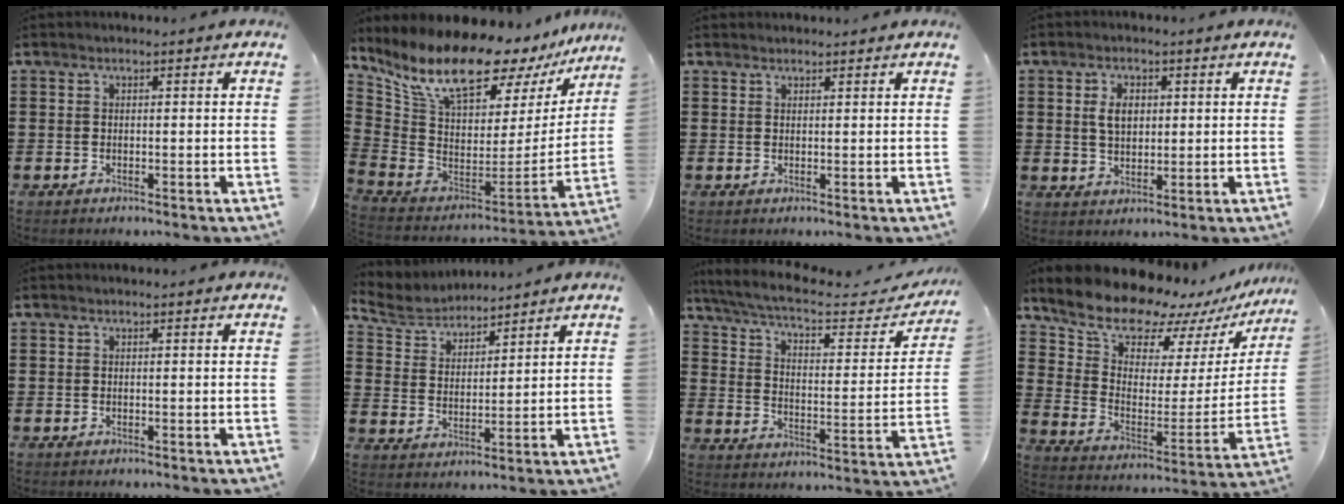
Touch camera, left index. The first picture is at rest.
{"total": 15.3, "force": [11.7, 4.8, 8.5], "torque": [-0.186, -0.083, 0.201]}
{"total": 1.0, "force": [1.0, 0.3, 0.0], "torque": [-0.002, 0.001, 0.020]}
{"total": 3.9, "force": [1.0, 2.4, 2.8], "torque": [-0.055, 0.008, 0.014]}
{"total": 0.0}
{"total": 5.3, "force": [5.0, 1.7, 0.7], "torque": [-0.040, -0.019, 0.087]}
{"total": 6.9, "force": [5.8, 0.8, 3.5], "torque": [-0.096, -0.033, 0.096]}
{"total": 10.4, "force": [9.7, 2.9, 2.1], "torque": [-0.076, -0.084, 0.166]}